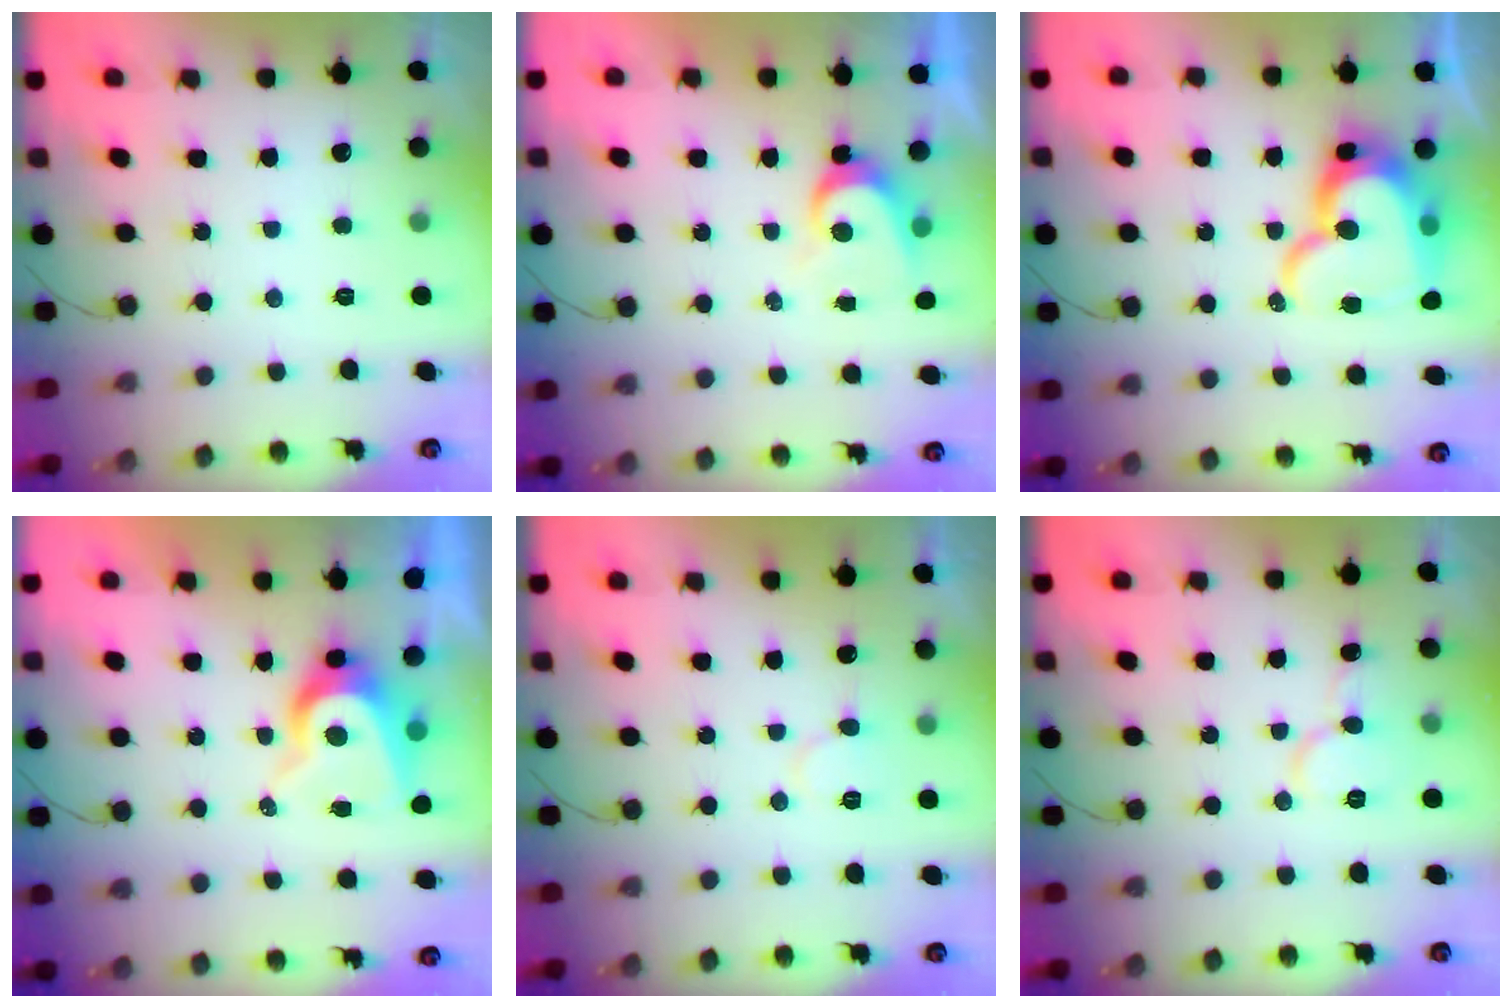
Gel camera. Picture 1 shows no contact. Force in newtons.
{"total": 5.0, "press": 5.0, "slide": 0.5}
{"total": 17.0, "press": 17.0, "slide": 1.5}
{"total": 8.5, "press": 8.5, "slide": 0.9}
{"total": 6.7, "press": 6.6, "slide": 0.6}
{"total": 7.5, "press": 7.4, "slide": 0.8}